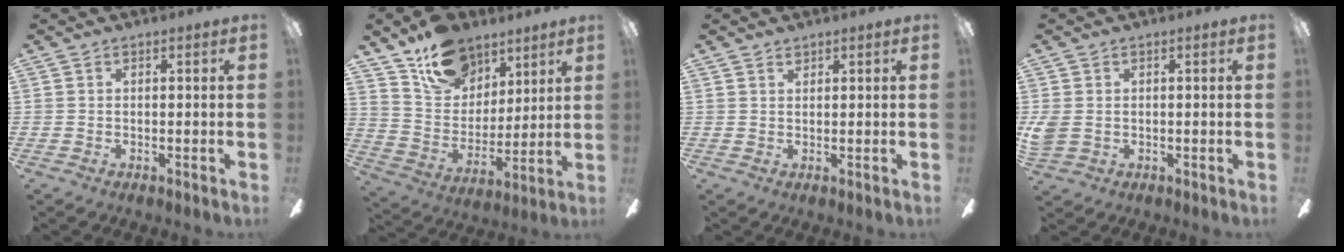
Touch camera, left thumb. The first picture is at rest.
{"total": 16.4, "force": [11.1, 10.3, 6.1], "torque": [-0.101, -0.065, 0.212]}
{"total": 1.3, "force": [1.2, 0.4, 0.2], "torque": [-0.006, -0.001, 0.023]}
{"total": 3.3, "force": [0.5, 2.5, 2.1], "torque": [-0.053, -0.001, 0.008]}